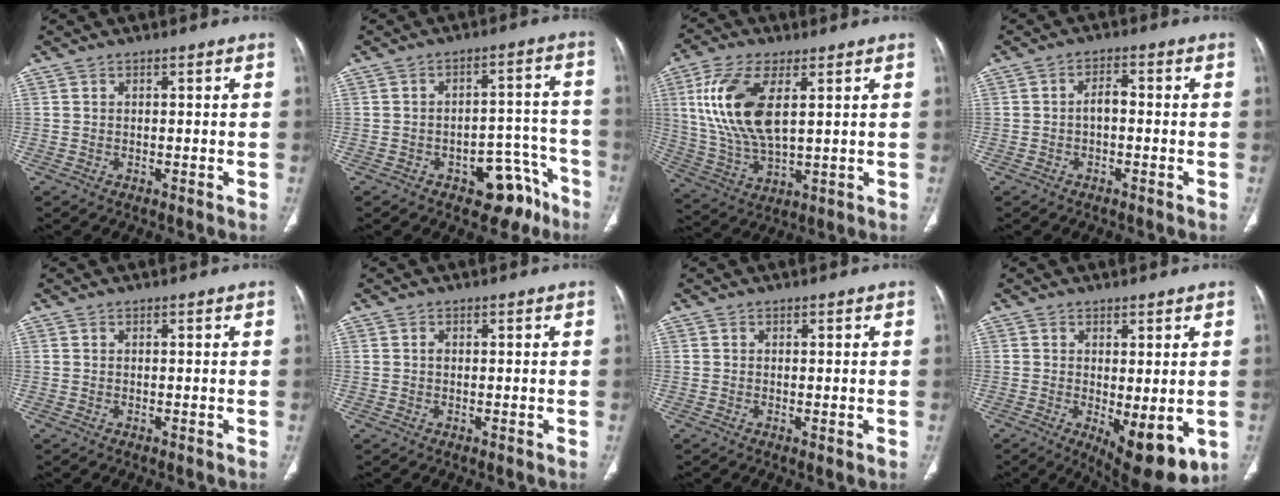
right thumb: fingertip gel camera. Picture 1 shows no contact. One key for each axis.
{"total": 10.6, "fx": -6.5, "fy": 6.1, "fz": 5.6, "tx": -0.028, "ty": 0.066, "tz": -0.083}
{"total": 15.2, "fx": 4.0, "fy": 6.9, "fz": 12.9, "tx": -0.271, "ty": -0.013, "tz": 0.085}
{"total": 2.8, "fx": -0.6, "fy": 1.6, "fz": 2.2, "tx": -0.033, "ty": 0.014, "tz": -0.015}
{"total": 0.0}
{"total": 0.6, "fx": 0.0, "fy": 0.5, "fz": 0.4, "tx": -0.006, "ty": 0.001, "tz": 0.000}
{"total": 0.6, "fx": -0.1, "fy": 0.3, "fz": 0.5, "tx": -0.015, "ty": -0.004, "tz": -0.001}
{"total": 10.0, "fx": -2.2, "fy": 4.0, "fz": 8.9, "tx": -0.117, "ty": -0.025, "tz": -0.018}